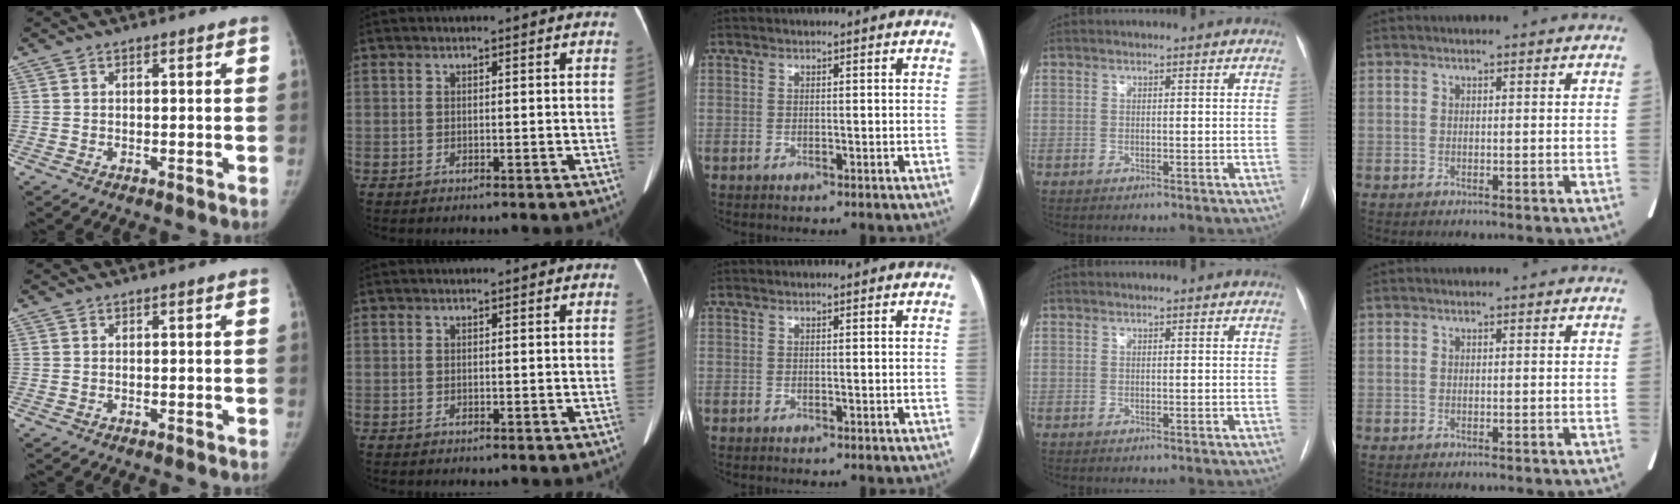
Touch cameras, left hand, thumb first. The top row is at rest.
{}